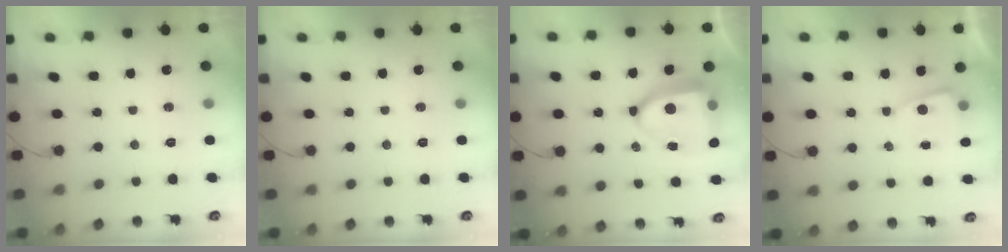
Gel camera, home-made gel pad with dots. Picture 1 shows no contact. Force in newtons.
{"total": 0.0}
{"total": 13.9, "press": 13.9, "slide": 1.5}
{"total": 2.0, "press": 2.0, "slide": 0.2}